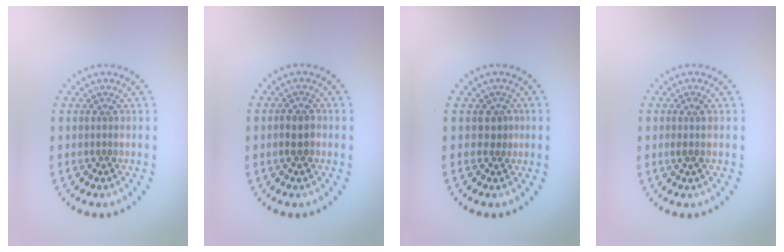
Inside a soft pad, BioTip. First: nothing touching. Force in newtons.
{"total": 1.8, "press": 1.7, "slide": 0.4}
{"total": 1.3, "press": 0.9, "slide": 0.9}
{"total": 1.0, "press": 0.9, "slide": 0.5}